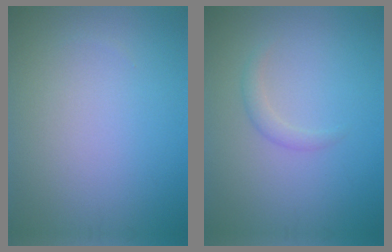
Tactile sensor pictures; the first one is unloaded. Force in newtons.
{"total": 1.2, "press": 1.2, "slide": 0.1}